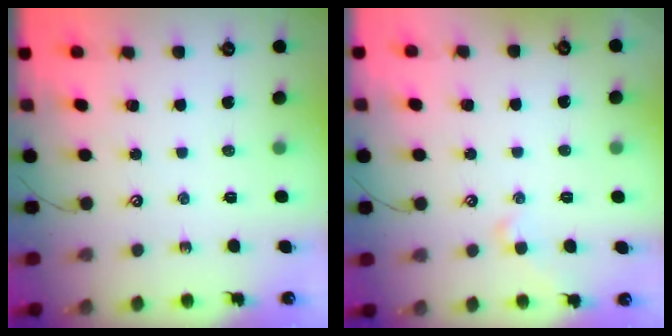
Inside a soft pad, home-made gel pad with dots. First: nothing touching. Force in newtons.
{"total": 1.0, "press": 0.9, "slide": 0.3}